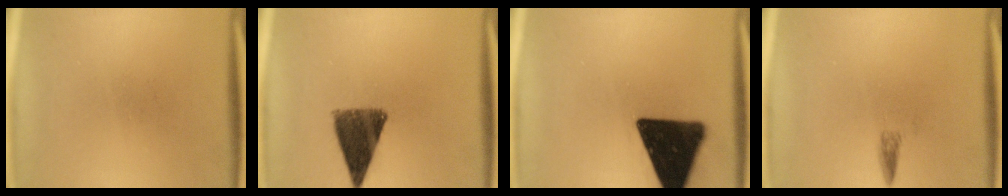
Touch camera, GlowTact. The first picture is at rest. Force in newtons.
{"total": 10.1}
{"total": 19.6}
{"total": 1.2}